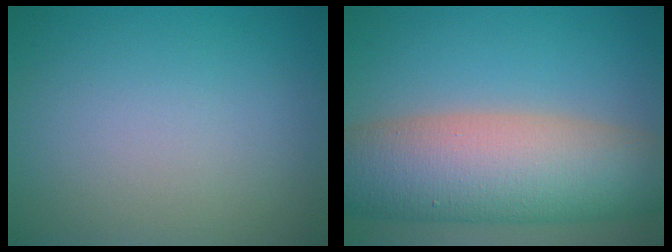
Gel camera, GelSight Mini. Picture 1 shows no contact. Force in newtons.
{"total": 11.6, "press": 11.6, "slide": 0.6}